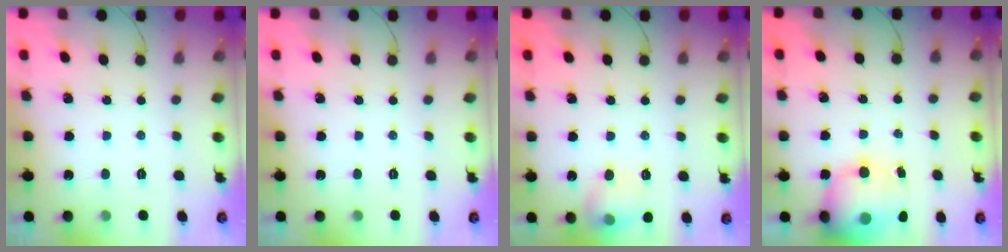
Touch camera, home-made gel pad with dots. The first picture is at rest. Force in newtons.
{"total": 0.0}
{"total": 10.1, "press": 10.0, "slide": 1.4}
{"total": 14.6, "press": 14.2, "slide": 3.4}